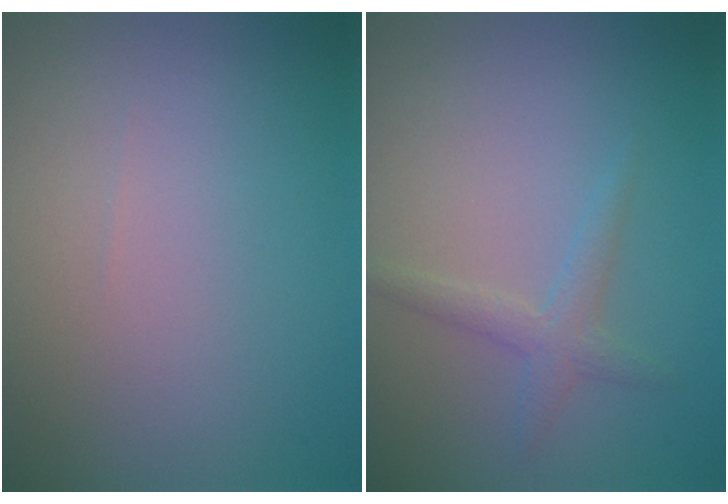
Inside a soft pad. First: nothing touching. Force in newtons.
{"total": 1.7, "press": 1.7, "slide": 0.0}